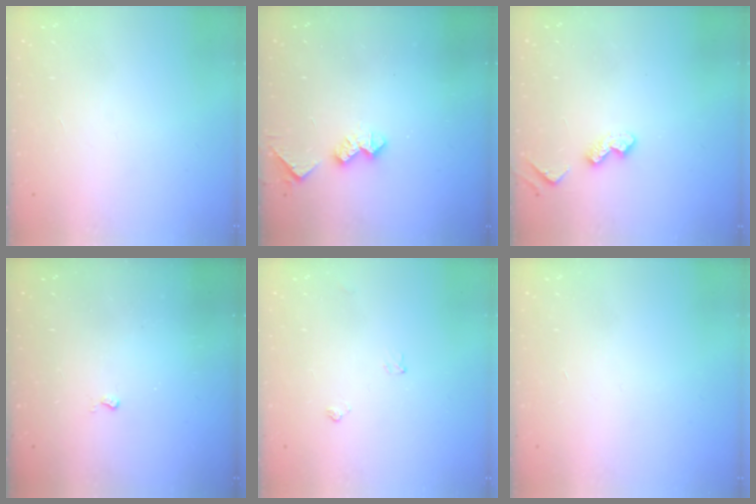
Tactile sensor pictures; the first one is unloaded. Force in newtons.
{"total": 5.6, "press": 5.6, "slide": 0.7}
{"total": 4.7, "press": 4.7, "slide": 0.8}
{"total": 2.6, "press": 2.6, "slide": 0.5}
{"total": 4.1, "press": 4.1, "slide": 0.5}
{"total": 0.0}